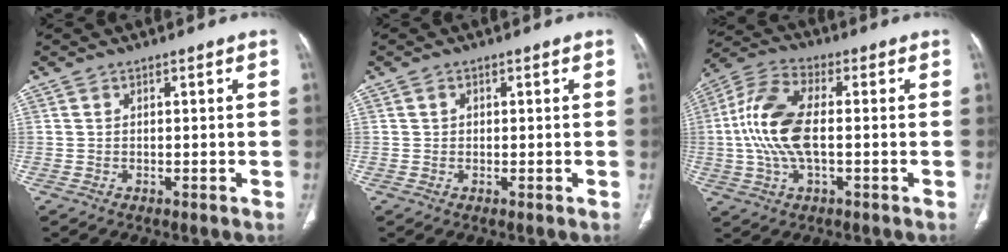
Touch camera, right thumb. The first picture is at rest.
{"total": 0.9, "force": [0.2, 0.8, 0.3], "torque": [0.000, 0.003, 0.002]}
{"total": 13.4, "force": [-0.3, 6.2, 11.8], "torque": [-0.258, 0.022, -0.008]}